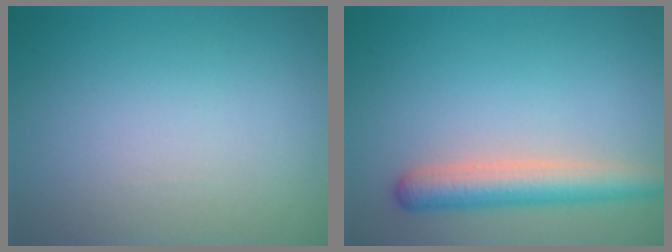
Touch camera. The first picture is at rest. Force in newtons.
{"total": 4.2, "press": 4.2, "slide": 0.3}